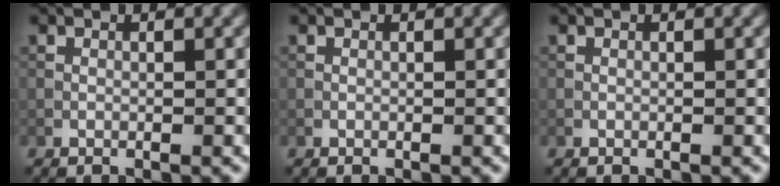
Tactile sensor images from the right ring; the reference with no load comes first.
{"total": 0.0}
{"total": 0.0}